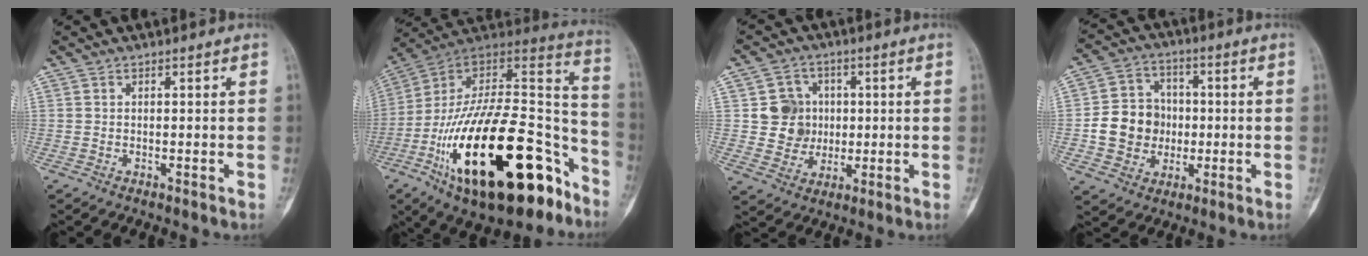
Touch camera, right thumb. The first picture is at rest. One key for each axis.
{"total": 35.7, "fx": -16.7, "fy": 15.6, "fz": 27.4, "tx": -0.411, "ty": 0.067, "tz": -0.265}
{"total": 8.2, "fx": 1.0, "fy": 7.9, "fz": 2.1, "tx": 0.007, "ty": 0.007, "tz": 0.021}
{"total": 11.5, "fx": -1.2, "fy": 10.2, "fz": 5.0, "tx": -0.052, "ty": 0.020, "tz": -0.023}